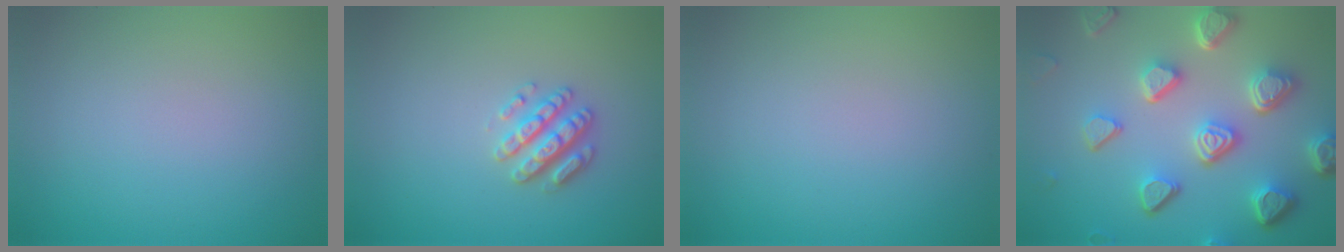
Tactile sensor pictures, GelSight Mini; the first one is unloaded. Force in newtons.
{"total": 2.8, "press": 2.7, "slide": 0.6}
{"total": 0.0}
{"total": 7.5, "press": 5.7, "slide": 4.9}